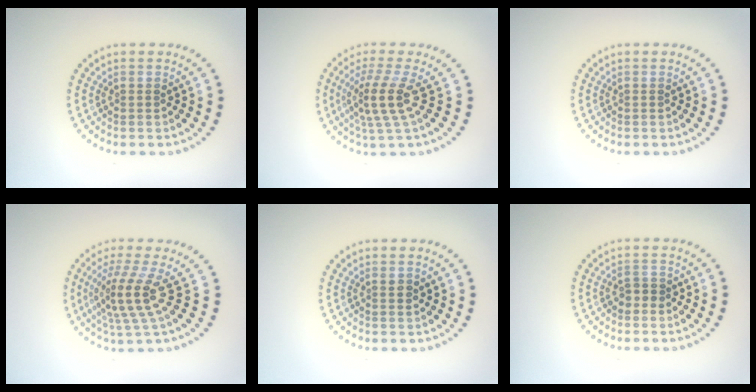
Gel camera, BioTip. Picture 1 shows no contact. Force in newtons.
{"total": 3.8, "press": 2.6, "slide": 2.8}
{"total": 0.0}
{"total": 4.1, "press": 2.8, "slide": 3.0}
{"total": 0.8, "press": 0.8, "slide": 0.3}
{"total": 1.2, "press": 1.1, "slide": 0.4}